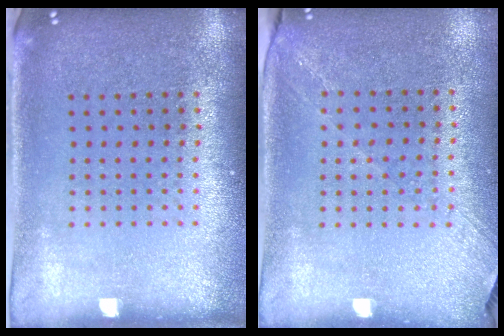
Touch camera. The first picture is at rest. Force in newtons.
{"total": 1.3, "press": 1.1, "slide": 0.7}